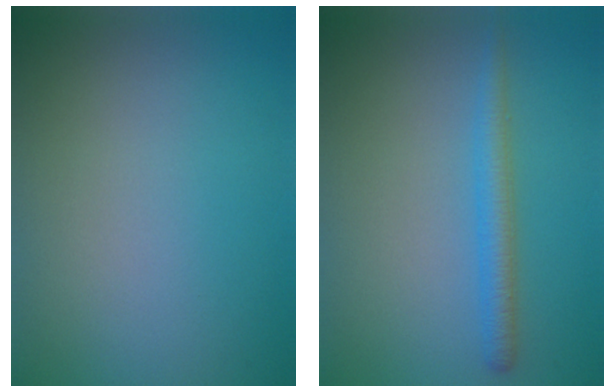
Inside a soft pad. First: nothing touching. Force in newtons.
{"total": 2.3, "press": 2.3, "slide": 0.1}